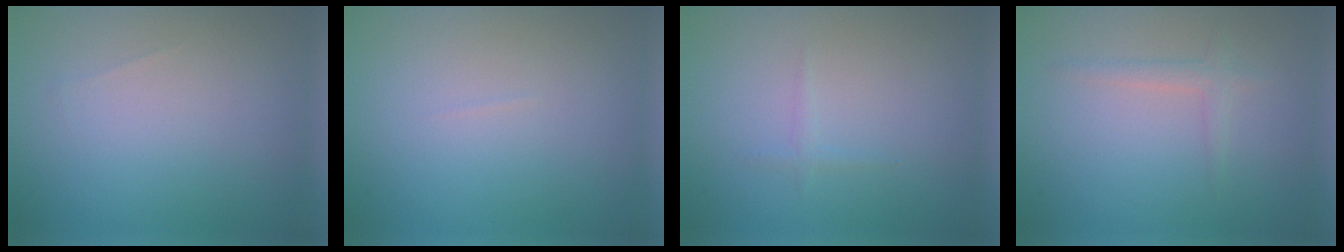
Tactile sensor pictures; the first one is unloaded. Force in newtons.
{"total": 0.0}
{"total": 0.6, "press": 0.6, "slide": 0.1}
{"total": 1.3, "press": 1.3, "slide": 0.0}